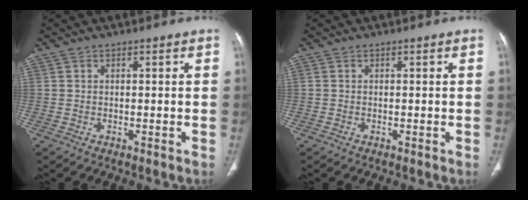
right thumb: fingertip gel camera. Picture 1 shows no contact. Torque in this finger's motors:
{"motor_torque": [0.02, -0.14, -0.44, 0.22, -0.03]}